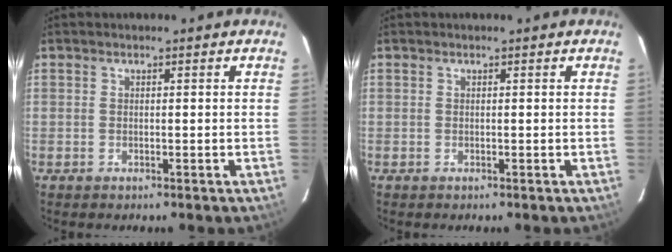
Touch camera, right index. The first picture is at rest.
{"total": 0.0}